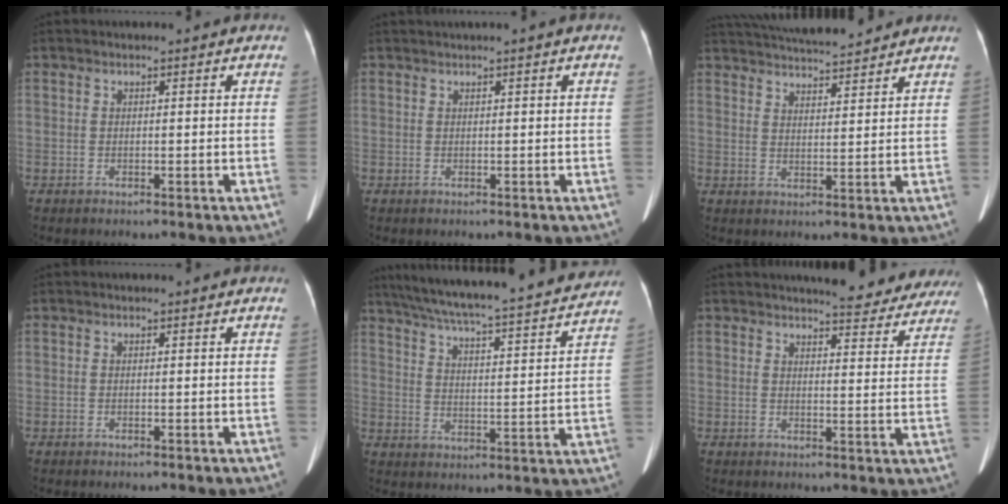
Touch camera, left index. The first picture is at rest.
{"total": 0.7, "force": [0.5, 0.0, 0.5], "torque": [-0.009, 0.019, 0.016]}
{"total": 14.7, "force": [13.4, 2.3, 5.5], "torque": [-0.099, 0.032, 0.204]}
{"total": 0.0}
{"total": 25.2, "force": [22.5, 1.9, 11.2], "torque": [-0.188, -0.009, 0.305]}
{"total": 13.6, "force": [12.6, 3.3, 3.7], "torque": [-0.015, -0.017, 0.127]}